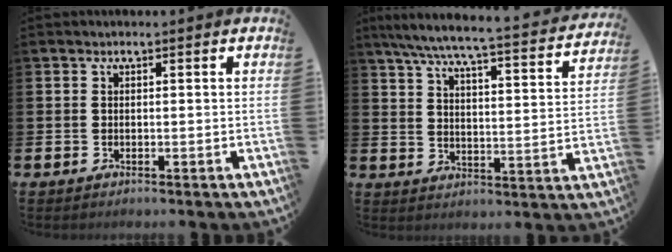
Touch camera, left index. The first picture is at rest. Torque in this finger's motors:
{"motor_torque": [1.04, -1.07, 0.58, 0.21]}